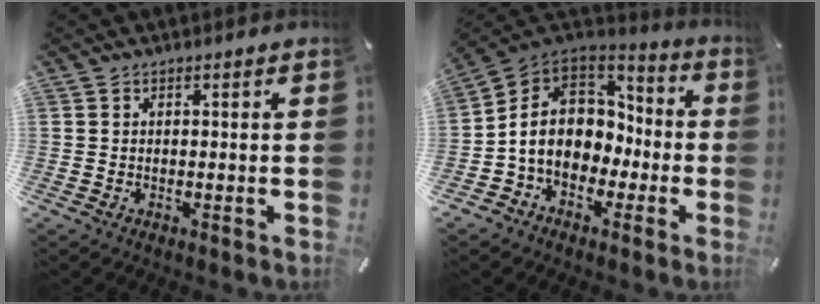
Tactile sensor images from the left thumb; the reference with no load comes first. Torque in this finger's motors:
{"motor_torque": [2.25, 2.76, 1.19, 1.05, 0.20]}